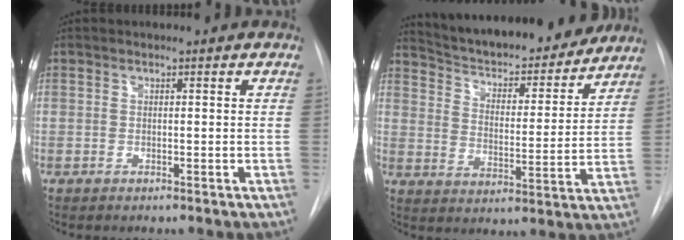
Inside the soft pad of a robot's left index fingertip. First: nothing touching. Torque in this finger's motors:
{"motor_torque": [0.07, -0.50, 0.33, 0.06]}